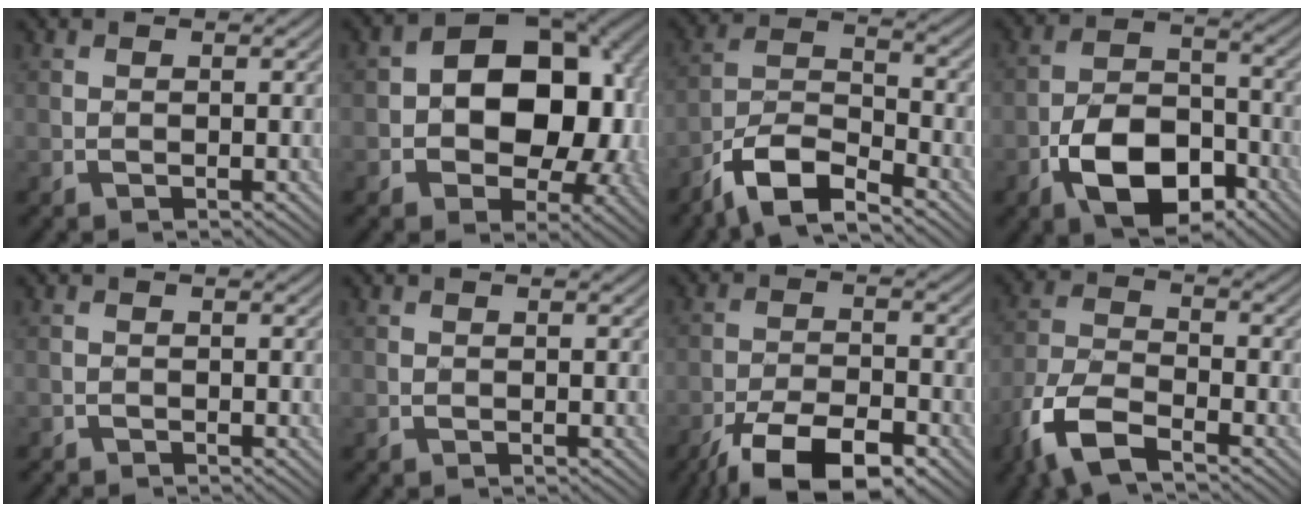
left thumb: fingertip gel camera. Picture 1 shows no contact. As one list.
[{"total": 13.6, "force": [0.3, 9.5, 9.8], "torque": [-0.131, 0.001, 0.005]}, {"total": 8.5, "force": [-6.4, 2.5, 5.1], "torque": [-0.095, -0.002, -0.137]}, {"total": 10.4, "force": [-5.0, 5.9, 6.9], "torque": [-0.138, -0.003, -0.095]}, {"total": 0.7, "force": [-0.7, 0.1, 0.0], "torque": [0.002, -0.003, -0.015]}, {"total": 0.0}, {"total": 10.6, "force": [-7.2, 3.5, 6.9], "torque": [-0.123, -0.004, -0.130]}, {"total": 8.6, "force": [-5.7, 3.1, 5.7], "torque": [-0.127, -0.012, -0.128]}]